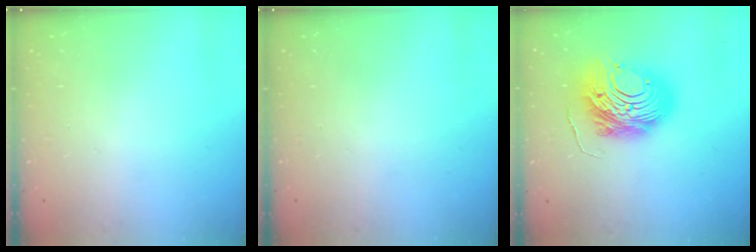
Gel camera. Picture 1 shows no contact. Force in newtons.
{"total": 0.0}
{"total": 14.9, "press": 14.8, "slide": 1.4}